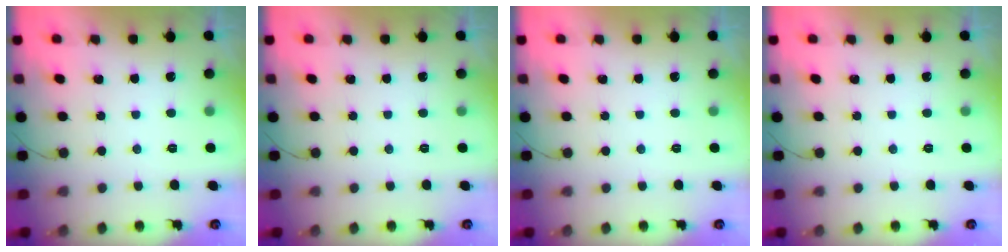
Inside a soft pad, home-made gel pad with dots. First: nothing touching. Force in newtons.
{"total": 0.0}
{"total": 0.0}
{"total": 0.0}